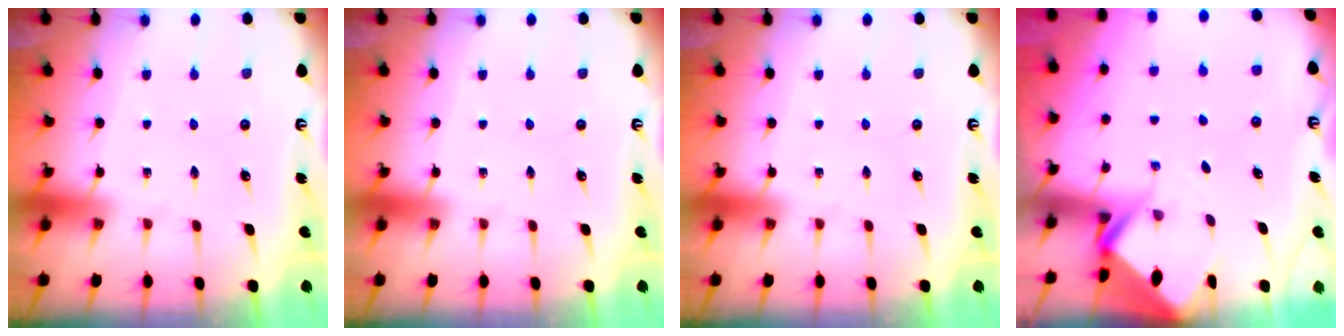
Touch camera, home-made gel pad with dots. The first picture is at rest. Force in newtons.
{"total": 0.0}
{"total": 0.0}
{"total": 3.2, "press": 3.2, "slide": 0.3}